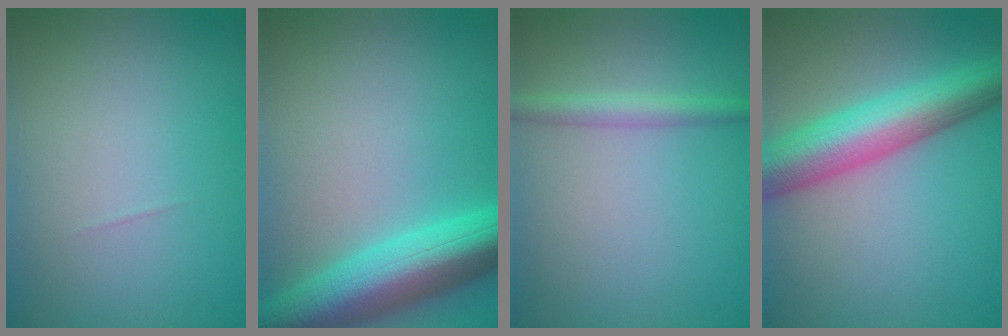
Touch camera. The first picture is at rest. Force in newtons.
{"total": 9.2, "press": 9.2, "slide": 0.3}
{"total": 2.2, "press": 2.2, "slide": 0.1}
{"total": 8.2, "press": 8.2, "slide": 0.3}